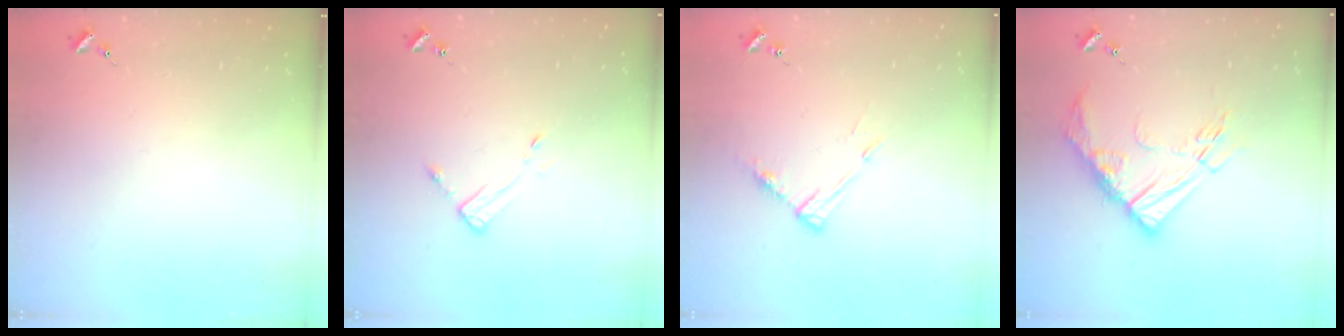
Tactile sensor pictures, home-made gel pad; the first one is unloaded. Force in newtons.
{"total": 3.3, "press": 3.3, "slide": 0.3}
{"total": 8.1, "press": 8.1, "slide": 0.6}
{"total": 15.4, "press": 15.3, "slide": 1.6}